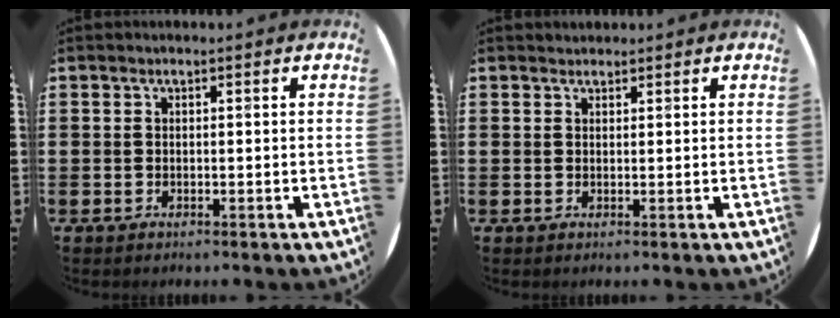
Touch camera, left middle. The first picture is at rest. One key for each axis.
{"total": 0.8, "fx": 0.8, "fy": 0.2, "fz": -0.1, "tx": 0.008, "ty": -0.002, "tz": 0.014}